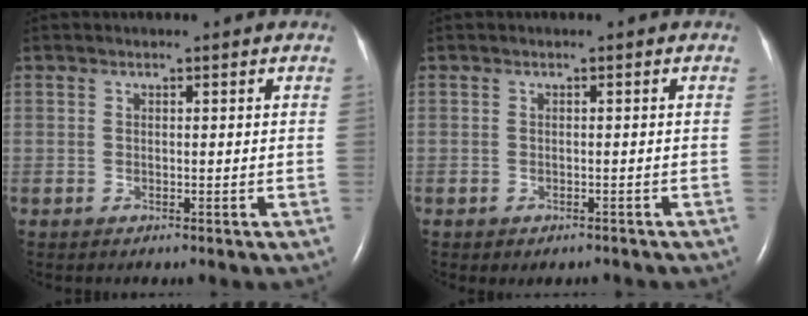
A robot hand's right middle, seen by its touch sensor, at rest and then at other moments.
{"total": 1.7, "force": [-1.4, 0.8, 0.5], "torque": [-0.006, -0.001, -0.015]}